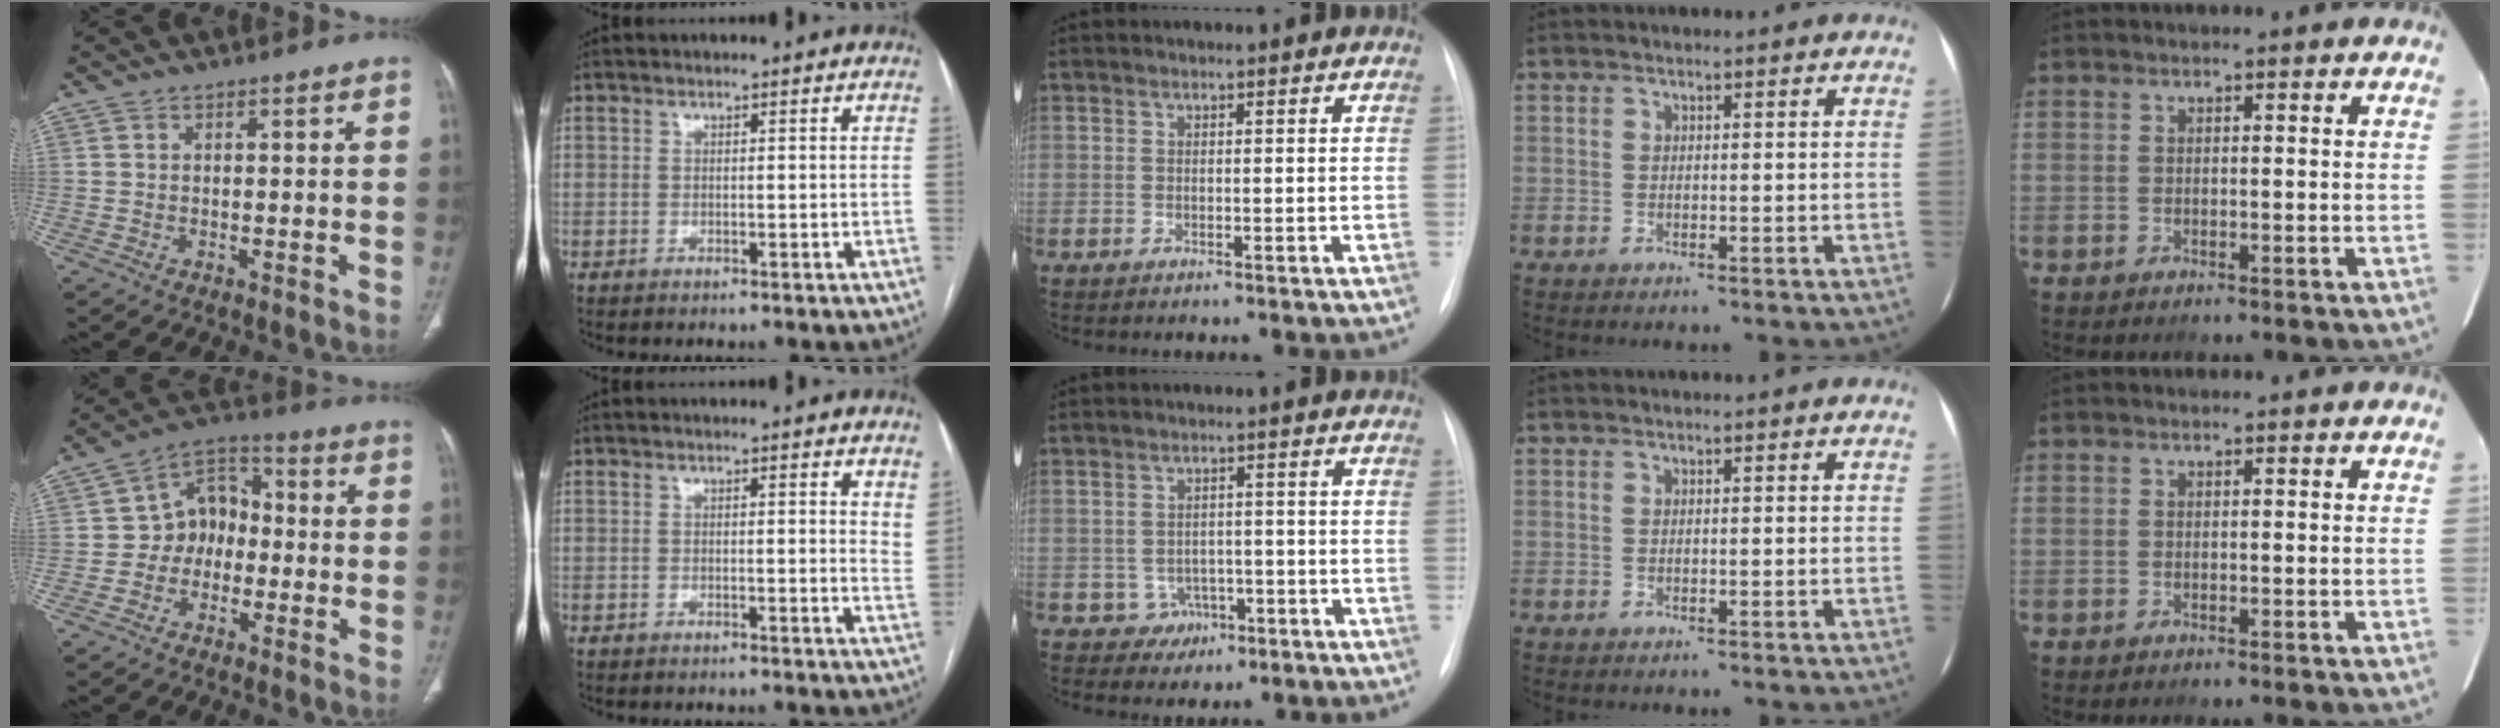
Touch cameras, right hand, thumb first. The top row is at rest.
{"thumb": {"total": 8.8, "force": [-1.4, 7.1, 5.0], "torque": [-0.041, 0.036, -0.042]}, "index": {"total": 2.8, "force": [2.2, 0.7, 1.6], "torque": [-0.020, -0.009, 0.013]}, "middle": {"total": 3.2, "force": [-1.4, 2.9, 0.3], "torque": [0.004, 0.013, -0.010]}}